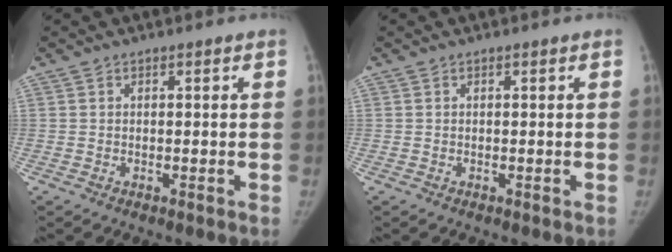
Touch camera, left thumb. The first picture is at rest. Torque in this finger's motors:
{"motor_torque": [0.01, 0.00, 0.07, -0.07, 0.00]}